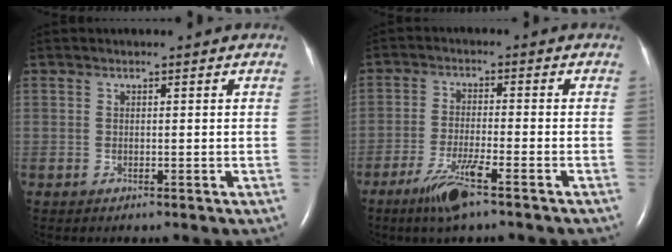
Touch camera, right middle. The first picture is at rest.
{"total": 3.4, "force": [-2.2, 0.1, 2.6], "torque": [-0.058, -0.007, -0.041]}